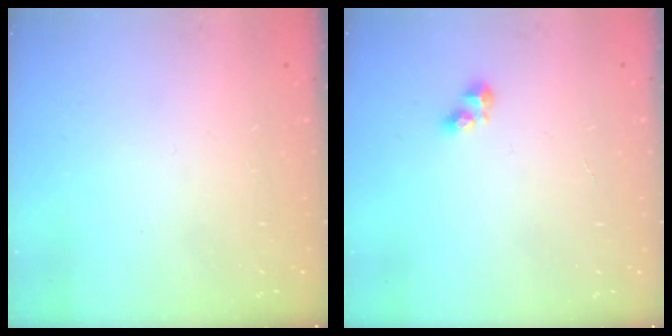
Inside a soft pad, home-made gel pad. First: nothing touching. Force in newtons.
{"total": 3.7, "press": 3.7, "slide": 0.5}